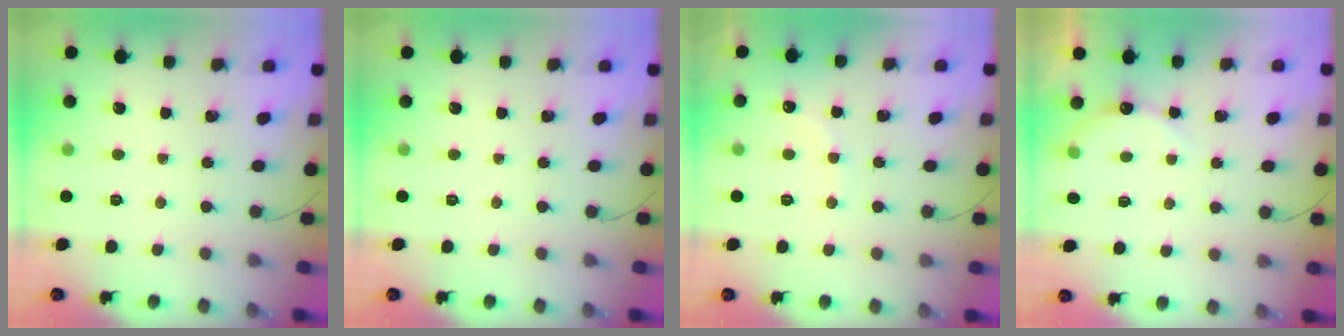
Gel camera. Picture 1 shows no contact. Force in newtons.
{"total": 0.0}
{"total": 7.2, "press": 7.1, "slide": 1.3}
{"total": 4.9, "press": 4.8, "slide": 0.9}